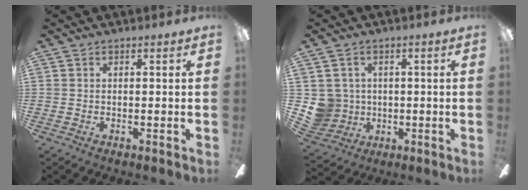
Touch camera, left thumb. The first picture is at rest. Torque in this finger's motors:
{"motor_torque": [-0.18, 0.22, -0.16, -0.17, 0.01]}